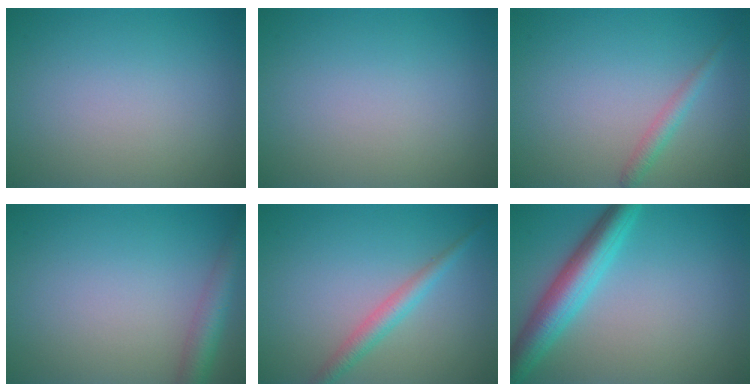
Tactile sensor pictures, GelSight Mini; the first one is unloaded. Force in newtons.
{"total": 0.0}
{"total": 1.4, "press": 1.4, "slide": 0.0}
{"total": 3.3, "press": 3.3, "slide": 0.1}
{"total": 2.4, "press": 2.4, "slide": 0.1}
{"total": 5.3, "press": 5.3, "slide": 0.2}